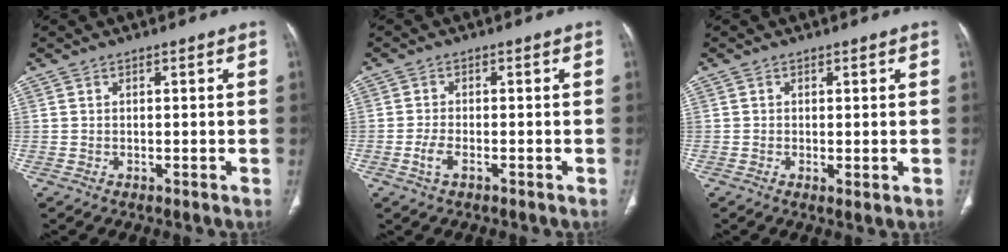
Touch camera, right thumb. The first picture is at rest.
{"total": 2.9, "force": [-1.3, 1.4, 2.2], "torque": [-0.052, 0.008, -0.025]}
{"total": 1.3, "force": [-0.2, 0.5, 1.2], "torque": [-0.024, -0.006, -0.003]}